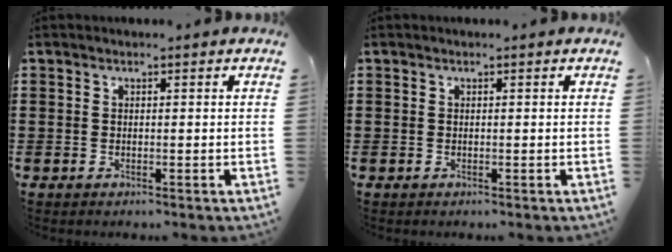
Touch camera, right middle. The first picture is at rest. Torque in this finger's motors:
{"motor_torque": [0.00, 0.00, 0.00, 0.00]}